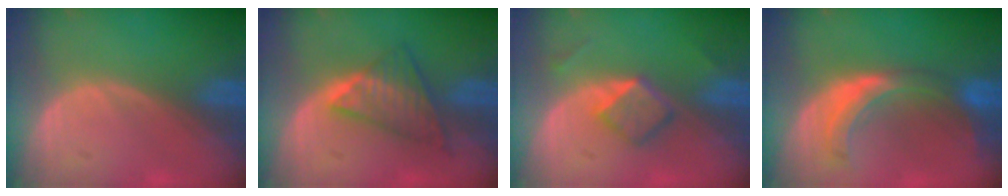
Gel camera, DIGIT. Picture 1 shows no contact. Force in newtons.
{"total": 6.1, "press": 6.0, "slide": 1.0}
{"total": 4.1, "press": 3.9, "slide": 1.1}
{"total": 7.2, "press": 6.7, "slide": 2.8}